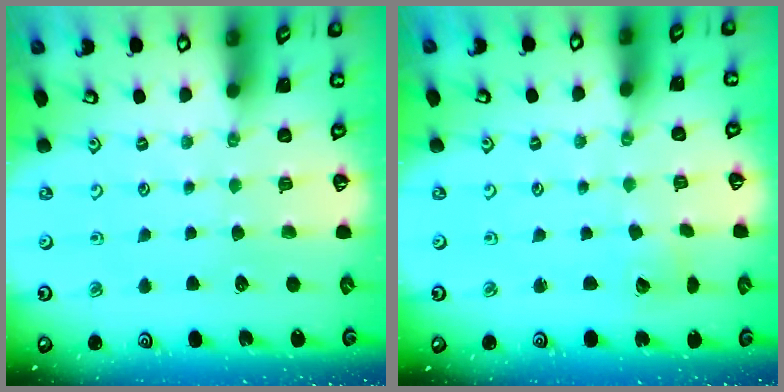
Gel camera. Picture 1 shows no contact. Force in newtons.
{"total": 2.6, "press": 2.5, "slide": 0.3}